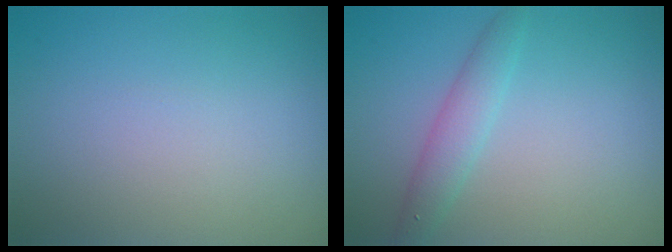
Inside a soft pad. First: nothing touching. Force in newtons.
{"total": 2.5, "press": 2.5, "slide": 0.2}